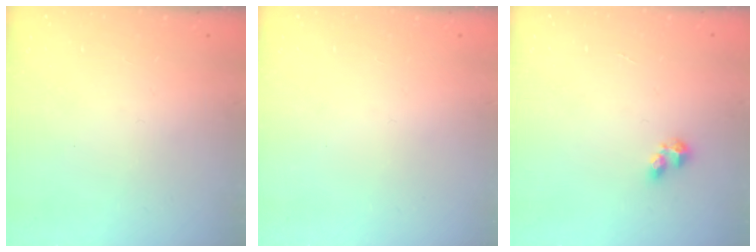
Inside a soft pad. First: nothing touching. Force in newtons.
{"total": 0.0}
{"total": 2.1, "press": 2.0, "slide": 0.8}